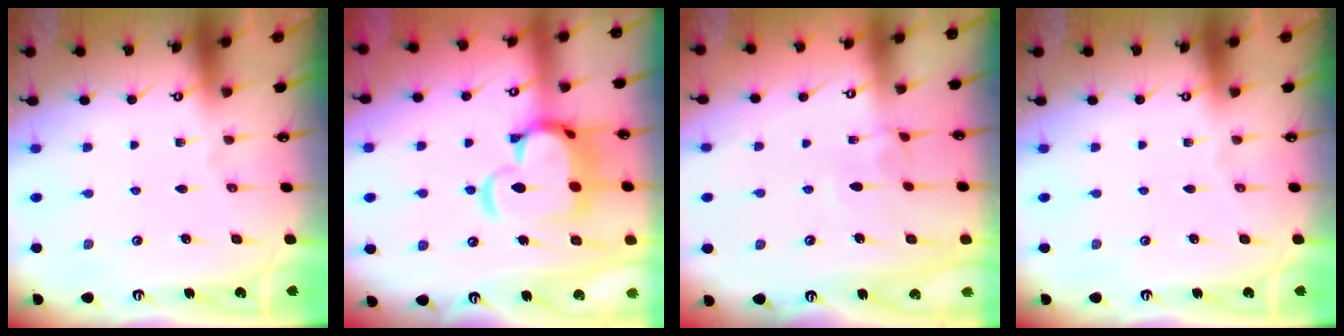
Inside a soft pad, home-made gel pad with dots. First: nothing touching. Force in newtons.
{"total": 10.0, "press": 9.9, "slide": 1.6}
{"total": 3.9, "press": 3.9, "slide": 0.2}
{"total": 0.0}